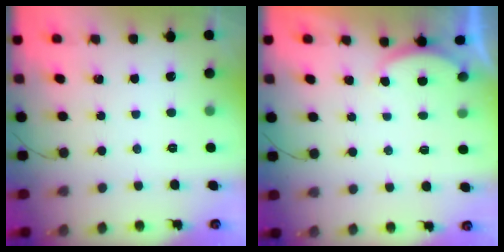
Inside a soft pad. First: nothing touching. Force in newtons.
{"total": 1.7, "press": 1.6, "slide": 0.6}